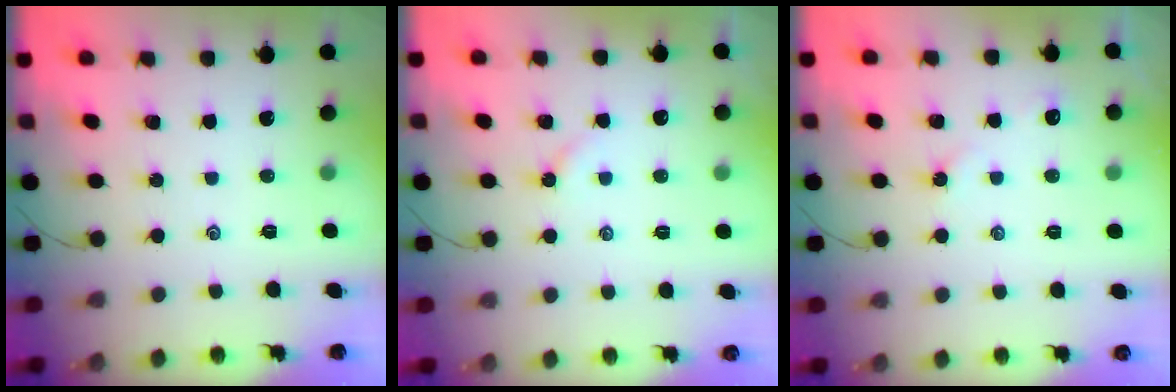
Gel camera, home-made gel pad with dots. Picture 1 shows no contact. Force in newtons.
{"total": 3.0, "press": 3.0, "slide": 0.4}
{"total": 3.0, "press": 2.9, "slide": 0.4}